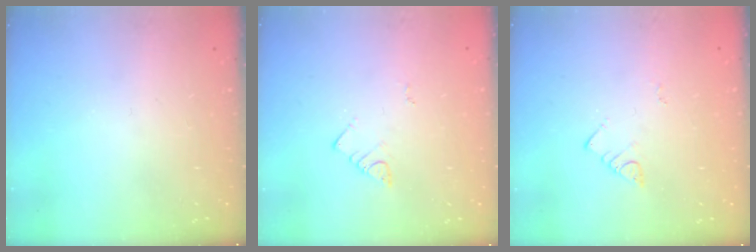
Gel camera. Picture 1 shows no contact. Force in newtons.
{"total": 3.1, "press": 3.1, "slide": 0.5}
{"total": 2.7, "press": 2.7, "slide": 0.6}